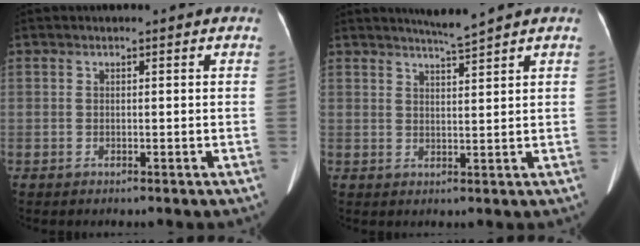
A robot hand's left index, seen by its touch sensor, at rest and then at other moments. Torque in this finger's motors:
{"motor_torque": [0.14, -0.24, -0.01, 0.02]}